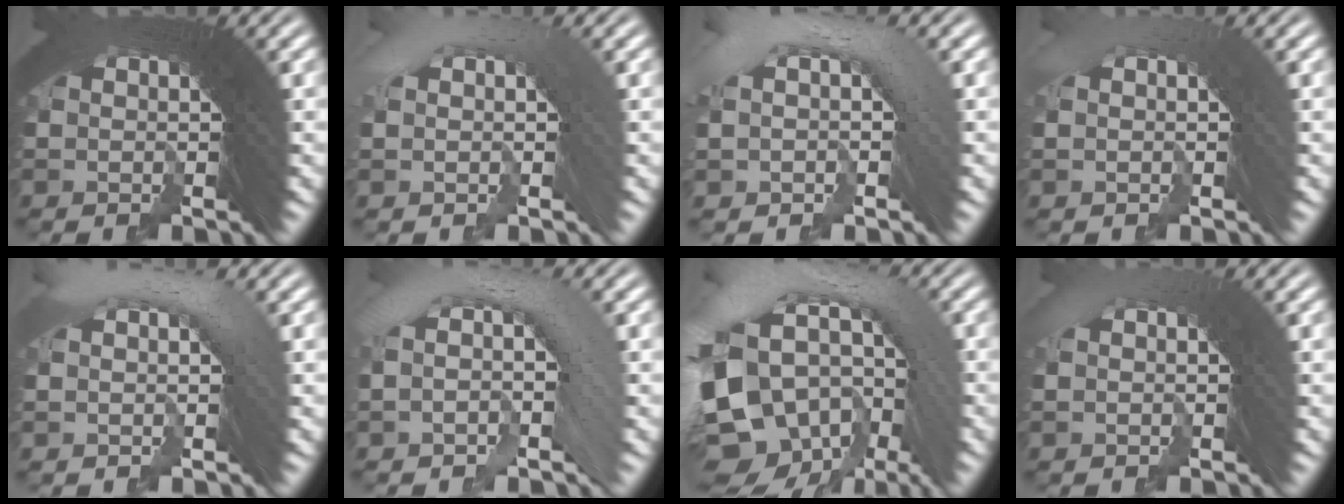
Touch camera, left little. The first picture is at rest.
{"total": 1.5, "force": [0.6, 0.1, 1.4], "torque": [-0.011, 0.034, 0.005]}
{"total": 3.0, "force": [0.5, 1.3, 2.6], "torque": [-0.042, 0.030, -0.001]}
{"total": 0.6, "force": [-0.1, -0.5, 0.3], "torque": [0.009, 0.024, -0.002]}
{"total": 1.9, "force": [1.1, -0.1, 1.5], "torque": [-0.021, 0.027, 0.015]}
{"total": 3.9, "force": [0.5, 1.5, 3.6], "torque": [-0.043, 0.030, -0.002]}
{"total": 12.3, "force": [-1.9, 8.7, 8.4], "torque": [-0.179, -0.017, -0.029]}
{"total": 0.7, "force": [-0.2, -0.6, -0.3], "torque": [0.011, 0.016, -0.003]}